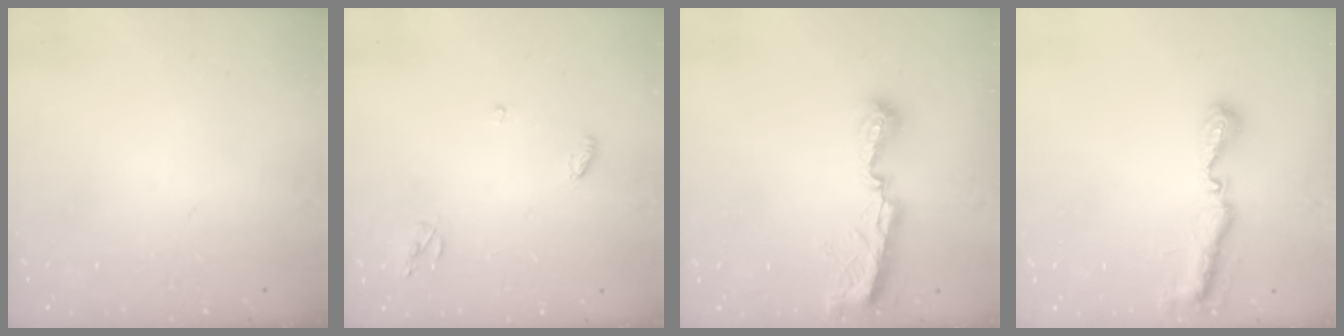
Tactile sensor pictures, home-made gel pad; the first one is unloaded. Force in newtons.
{"total": 4.7, "press": 4.7, "slide": 0.1}
{"total": 8.6, "press": 8.6, "slide": 0.4}
{"total": 8.1, "press": 8.1, "slide": 0.5}